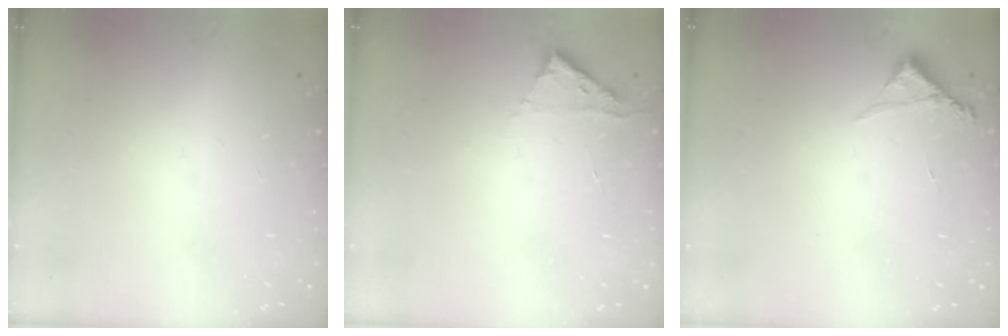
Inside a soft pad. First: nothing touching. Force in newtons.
{"total": 2.8, "press": 2.8, "slide": 0.3}
{"total": 4.5, "press": 4.5, "slide": 0.3}